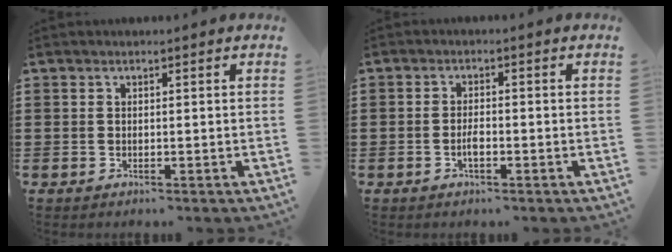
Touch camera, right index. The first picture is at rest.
{"total": 2.3, "force": [-0.9, 0.8, 2.0], "torque": [-0.045, 0.000, -0.020]}